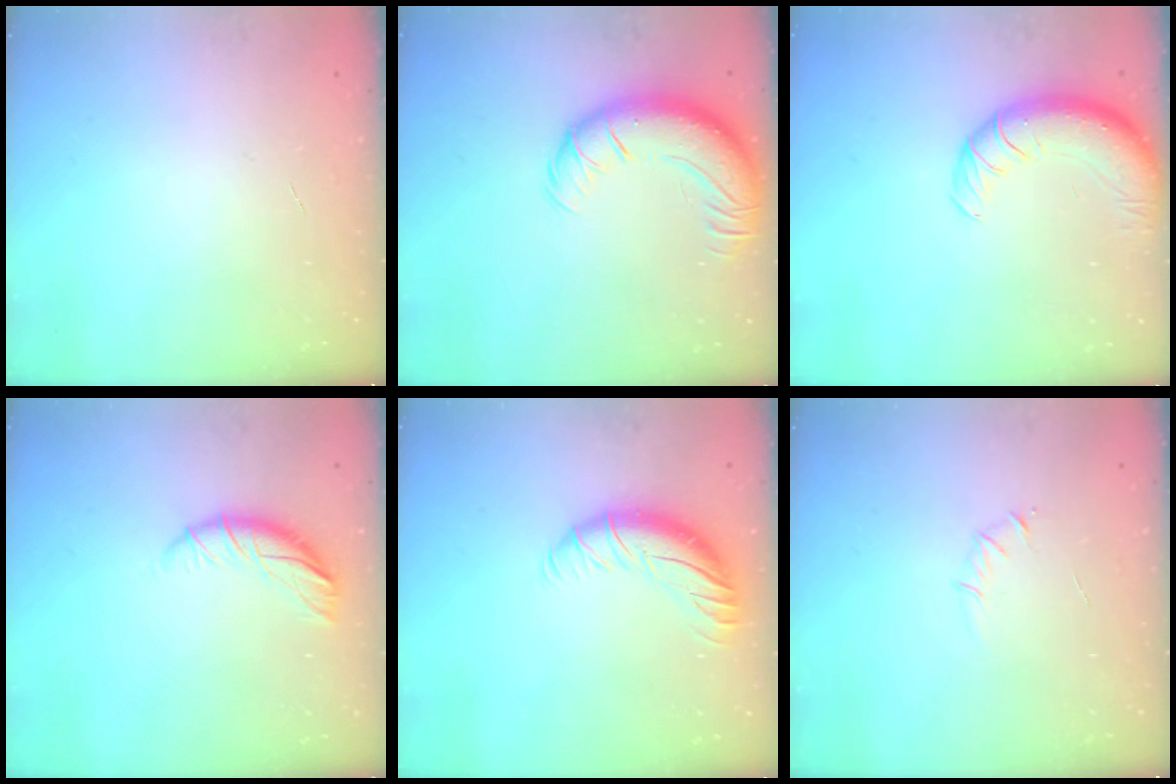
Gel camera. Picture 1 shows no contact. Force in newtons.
{"total": 13.9, "press": 13.5, "slide": 3.3}
{"total": 11.9, "press": 11.5, "slide": 3.1}
{"total": 9.4, "press": 9.4, "slide": 1.1}
{"total": 11.5, "press": 11.4, "slide": 1.7}
{"total": 2.7, "press": 2.6, "slide": 0.8}